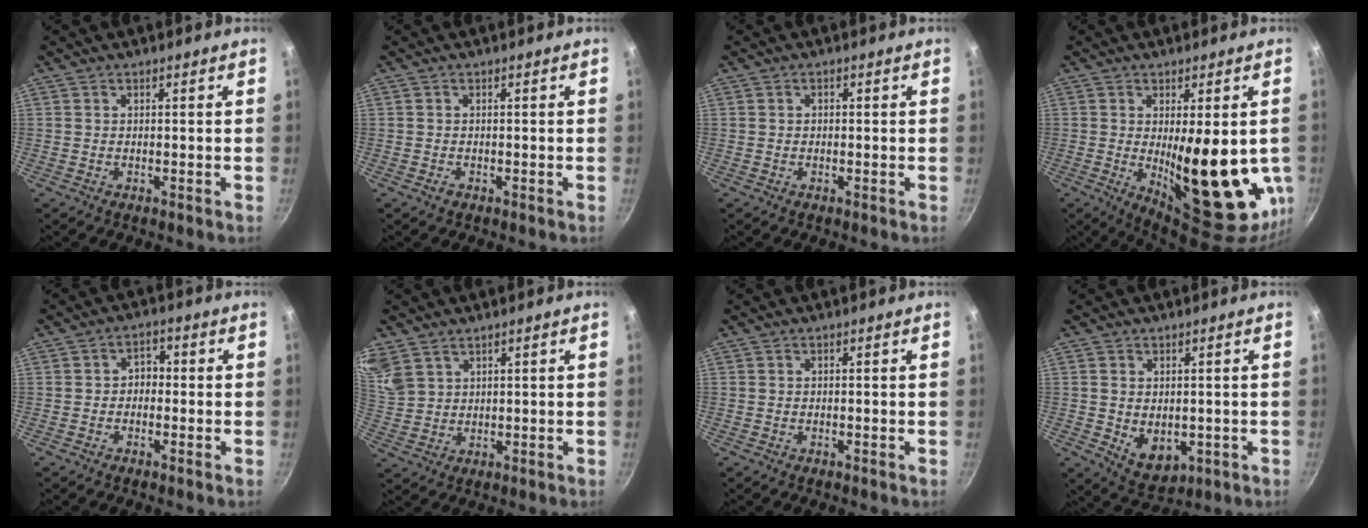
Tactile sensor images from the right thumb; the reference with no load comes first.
{"total": 0.8, "force": [-0.5, 0.6, 0.3], "torque": [-0.005, 0.001, -0.007]}
{"total": 0.8, "force": [0.0, 0.7, 0.5], "torque": [-0.007, 0.006, 0.001]}
{"total": 20.2, "force": [-1.5, 7.1, 18.8], "torque": [-0.239, -0.038, -0.001]}
{"total": 3.0, "force": [-0.5, 2.4, 1.8], "torque": [-0.006, 0.012, -0.014]}
{"total": 9.1, "force": [6.0, 5.6, 3.8], "torque": [-0.078, 0.002, 0.134]}
{"total": 0.0}
{"total": 6.5, "force": [-0.2, 4.6, 4.6], "torque": [-0.061, -0.015, 0.012]}